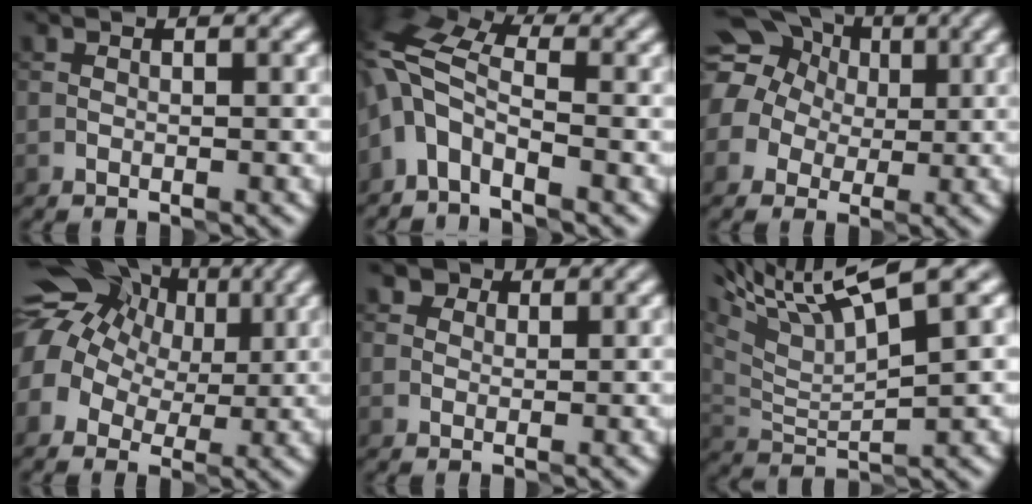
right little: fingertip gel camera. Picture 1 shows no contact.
{"total": 5.2, "force": [-1.9, 2.7, 4.0], "torque": [-0.083, 0.014, -0.050]}
{"total": 16.1, "force": [5.1, 14.0, 6.3], "torque": [-0.157, 0.049, 0.046]}
{"total": 14.0, "force": [5.4, 10.5, 7.6], "torque": [-0.162, 0.056, 0.069]}
{"total": 3.1, "force": [2.0, 2.0, 1.4], "torque": [-0.015, 0.011, 0.007]}
{"total": 7.8, "force": [5.1, 1.5, 5.7], "torque": [-0.111, 0.022, 0.096]}